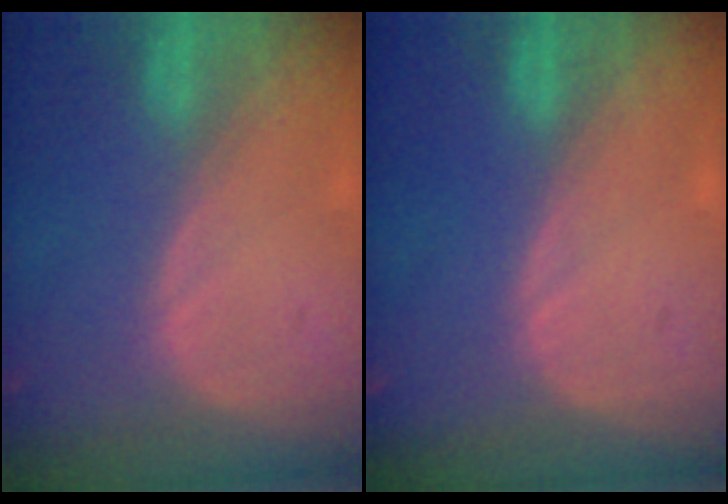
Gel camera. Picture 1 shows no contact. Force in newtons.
{"total": 0.0}